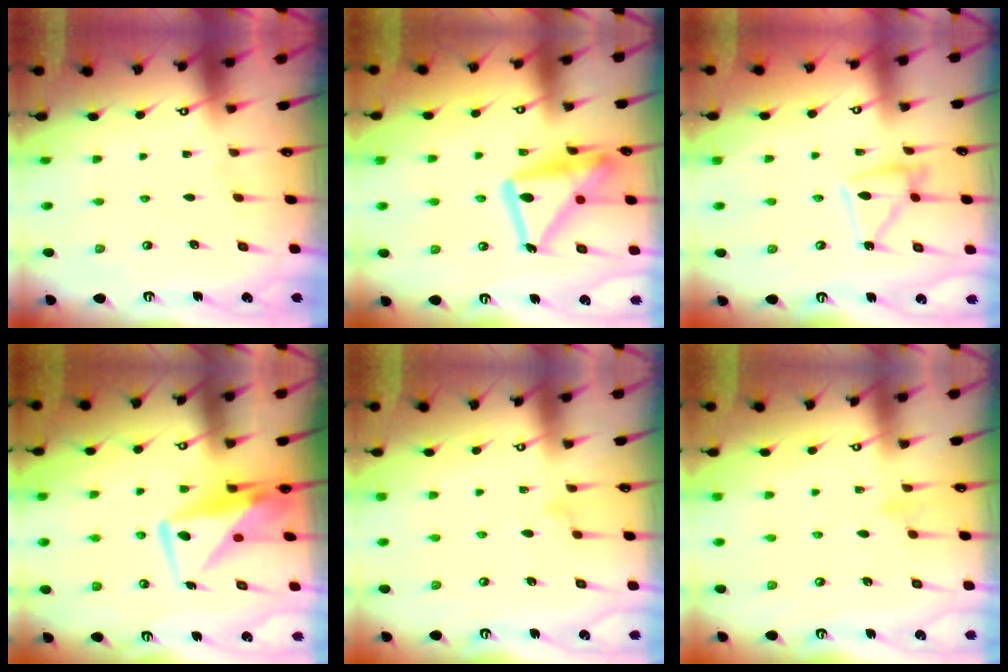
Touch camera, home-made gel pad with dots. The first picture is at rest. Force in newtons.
{"total": 21.5, "press": 21.4, "slide": 1.5}
{"total": 10.8, "press": 10.7, "slide": 0.9}
{"total": 11.7, "press": 11.7, "slide": 0.8}
{"total": 9.7, "press": 9.7, "slide": 0.2}
{"total": 7.5, "press": 7.5, "slide": 0.6}